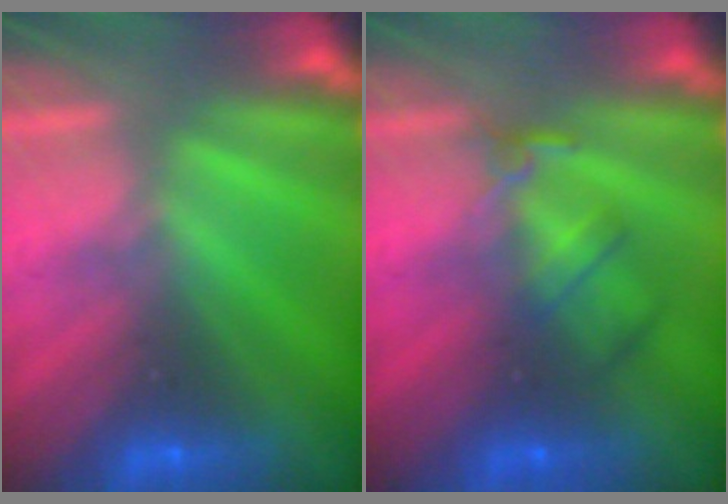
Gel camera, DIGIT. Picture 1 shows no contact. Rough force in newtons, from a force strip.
{"total": 2.4}